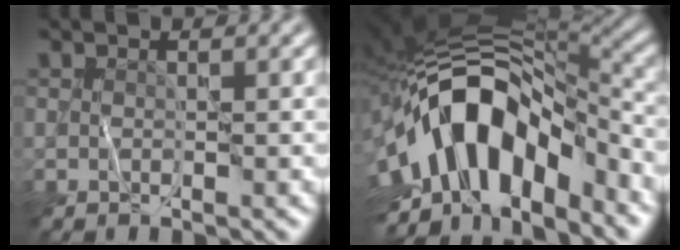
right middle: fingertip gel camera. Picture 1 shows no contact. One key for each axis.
{"total": 14.0, "fx": -4.6, "fy": 7.7, "fz": 10.8, "tx": -0.168, "ty": 0.017, "tz": -0.089}